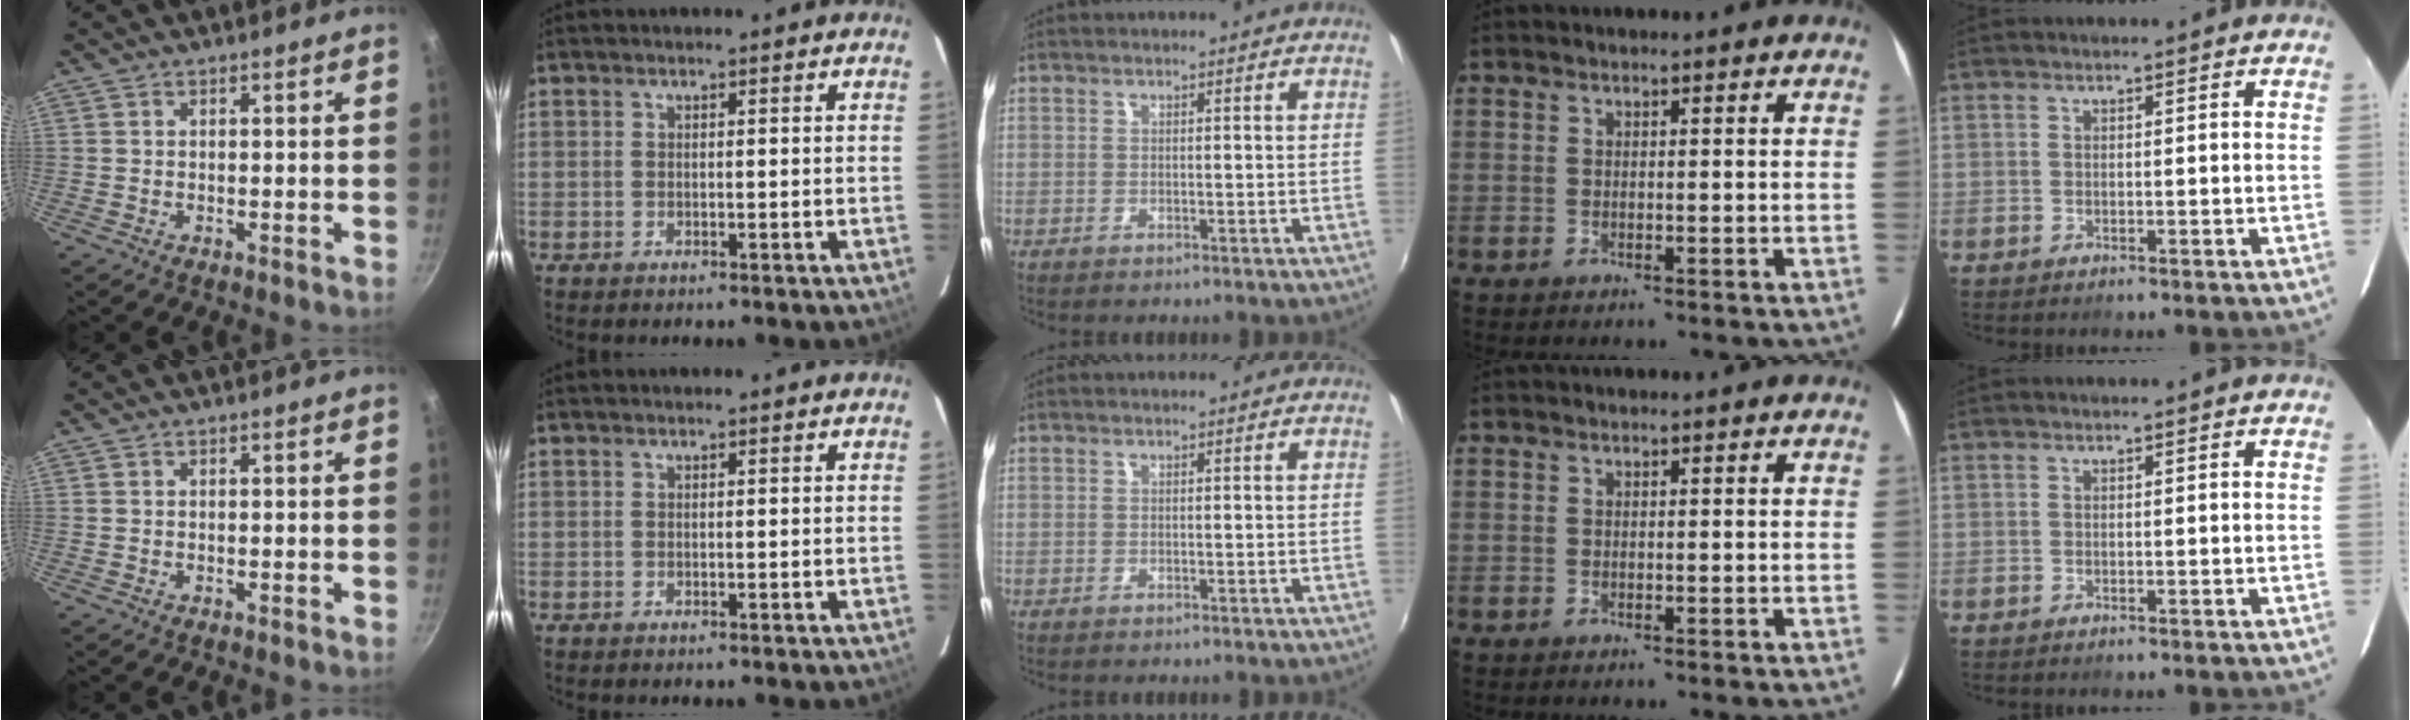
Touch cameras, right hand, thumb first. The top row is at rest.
{}